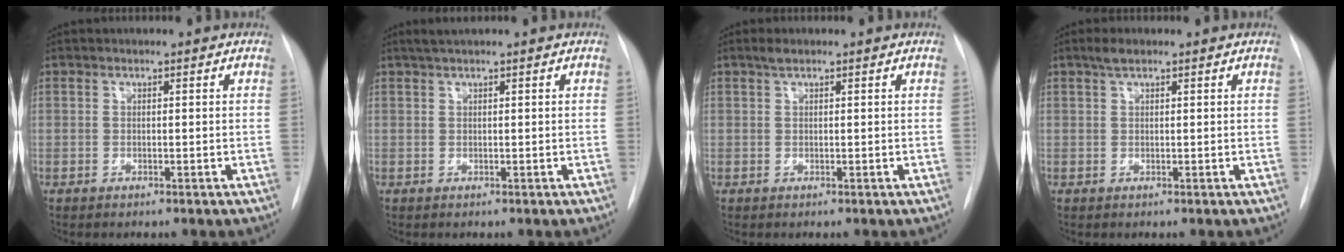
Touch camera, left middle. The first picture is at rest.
{"total": 1.6, "force": [1.2, -0.1, 1.1], "torque": [-0.023, 0.013, 0.023]}
{"total": 1.1, "force": [0.8, 0.3, 0.7], "torque": [-0.015, 0.008, 0.016]}
{"total": 1.7, "force": [1.2, 0.5, 1.1], "torque": [-0.022, 0.009, 0.022]}